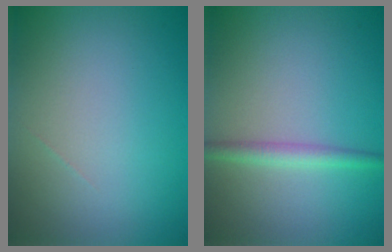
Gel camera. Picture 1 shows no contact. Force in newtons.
{"total": 2.0, "press": 2.0, "slide": 0.1}